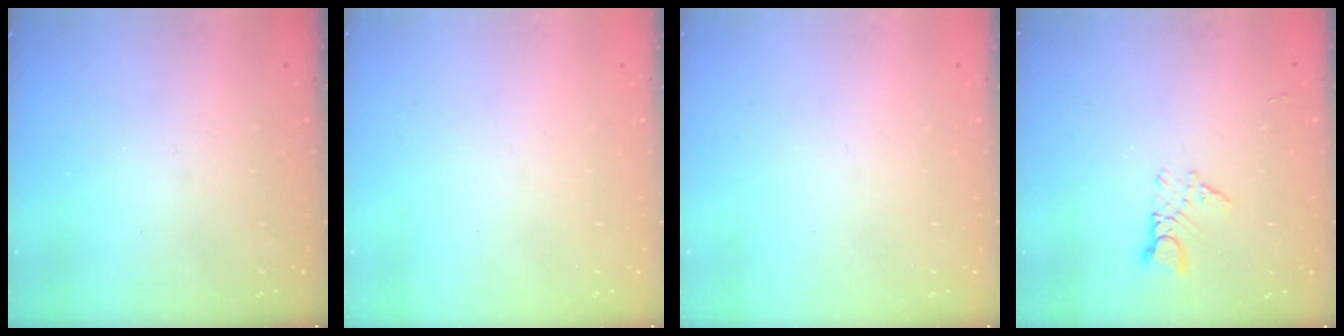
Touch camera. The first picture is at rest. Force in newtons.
{"total": 0.0}
{"total": 0.0}
{"total": 2.5, "press": 2.4, "slide": 0.4}